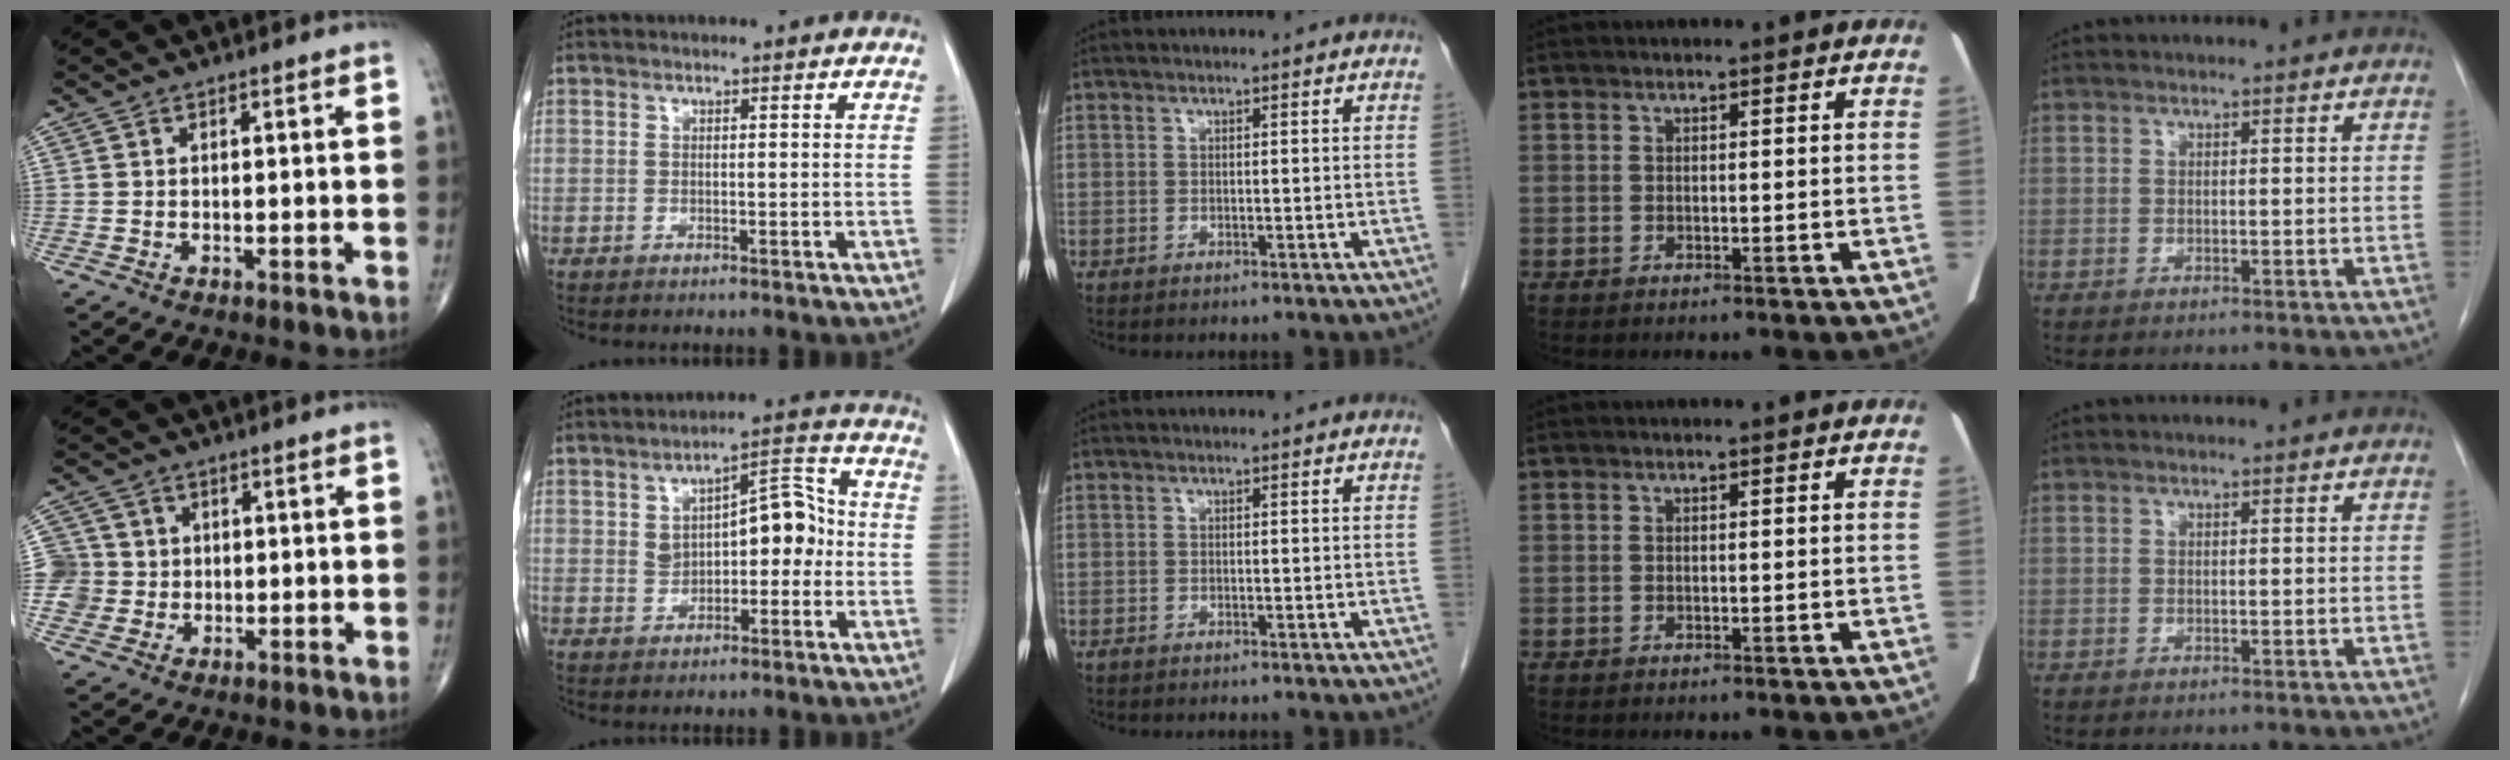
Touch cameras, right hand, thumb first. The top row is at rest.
{"thumb": {"total": 6.1, "force": [0.5, 6.1, 0.2], "torque": [0.028, 0.012, 0.007]}, "index": {"total": 8.3, "force": [0.2, 3.9, 7.4], "torque": [-0.104, 0.039, 0.007]}, "middle": {"total": 0.6, "force": [-0.6, 0.1, 0.2], "torque": [-0.007, -0.001, -0.011]}}